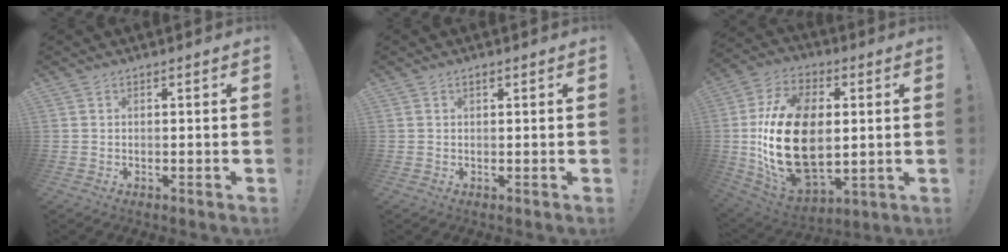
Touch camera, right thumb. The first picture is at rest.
{"total": 0.8, "force": [0.6, 0.4, 0.5], "torque": [-0.007, 0.000, 0.009]}
{"total": 27.2, "force": [0.7, 17.0, 21.3], "torque": [-0.427, -0.001, 0.028]}